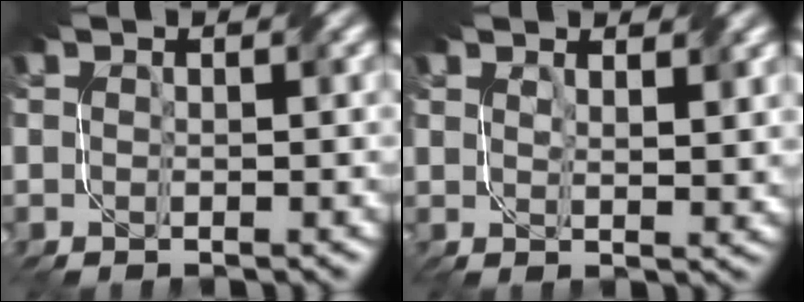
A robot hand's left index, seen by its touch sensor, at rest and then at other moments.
{"total": 2.9, "force": [2.2, 0.9, 1.8], "torque": [-0.036, 0.000, 0.039]}